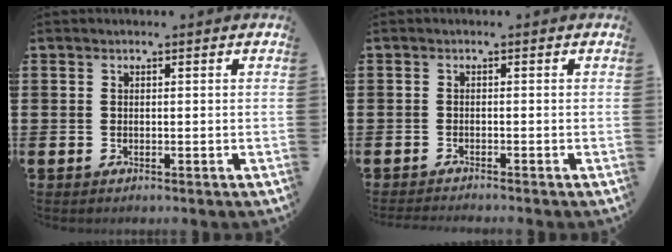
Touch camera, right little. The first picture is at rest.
{"total": 0.8, "force": [-0.8, -0.1, 0.1], "torque": [-0.002, -0.001, -0.016]}